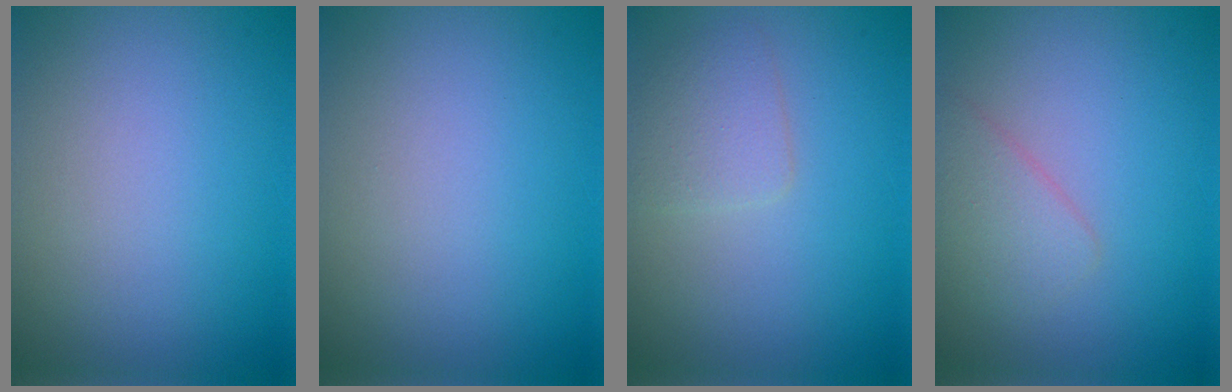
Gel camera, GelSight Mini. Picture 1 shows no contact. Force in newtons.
{"total": 0.0}
{"total": 2.1, "press": 2.1, "slide": 0.1}
{"total": 2.1, "press": 2.1, "slide": 0.1}